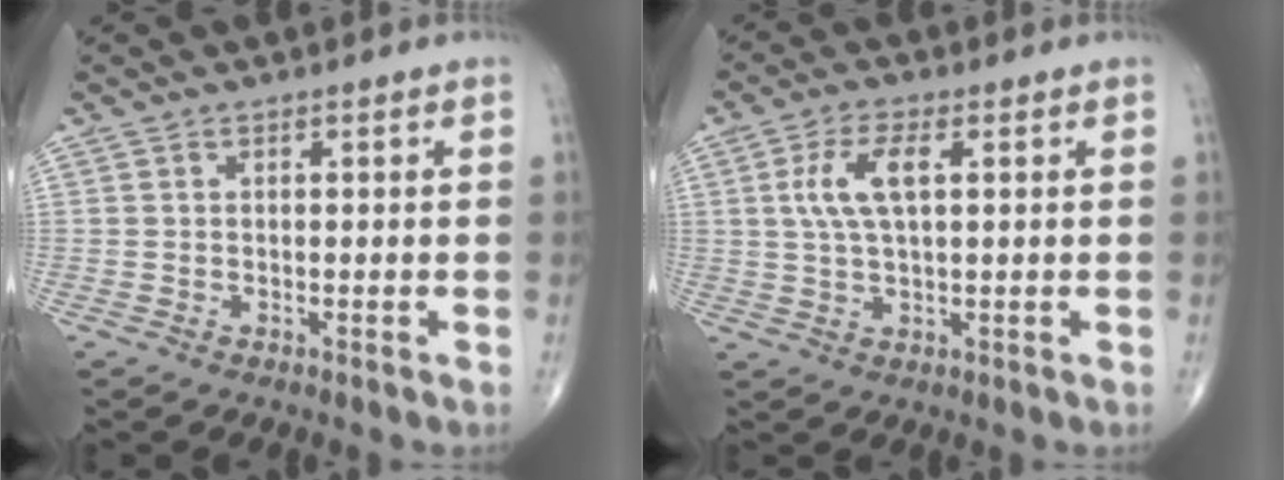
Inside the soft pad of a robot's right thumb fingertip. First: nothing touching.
{"total": 7.1, "force": [1.7, 2.9, 6.2], "torque": [-0.138, 0.005, 0.034]}